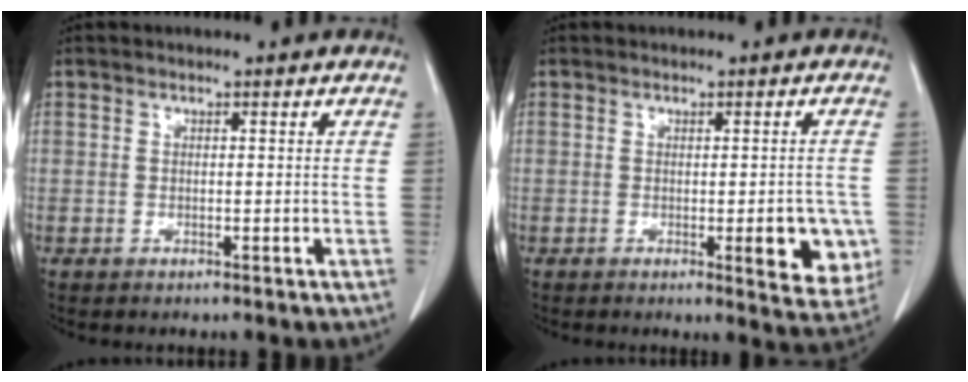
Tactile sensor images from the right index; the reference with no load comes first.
{"total": 6.7, "force": [-1.4, 1.6, 6.4], "torque": [-0.067, -0.009, -0.015]}